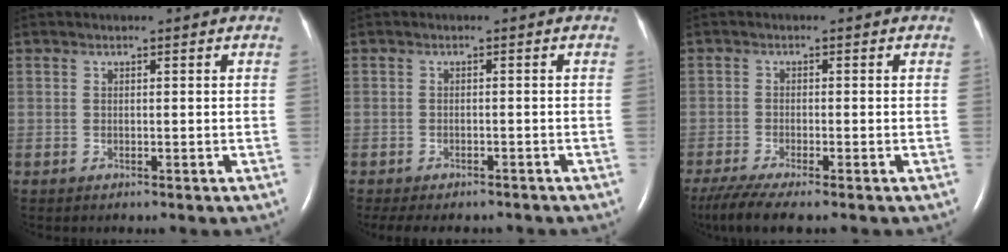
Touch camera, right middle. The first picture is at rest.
{"total": 9.3, "force": [-8.0, 3.3, 3.5], "torque": [-0.060, -0.007, -0.098]}
{"total": 6.2, "force": [-4.9, 0.3, 3.9], "torque": [-0.074, -0.020, -0.086]}